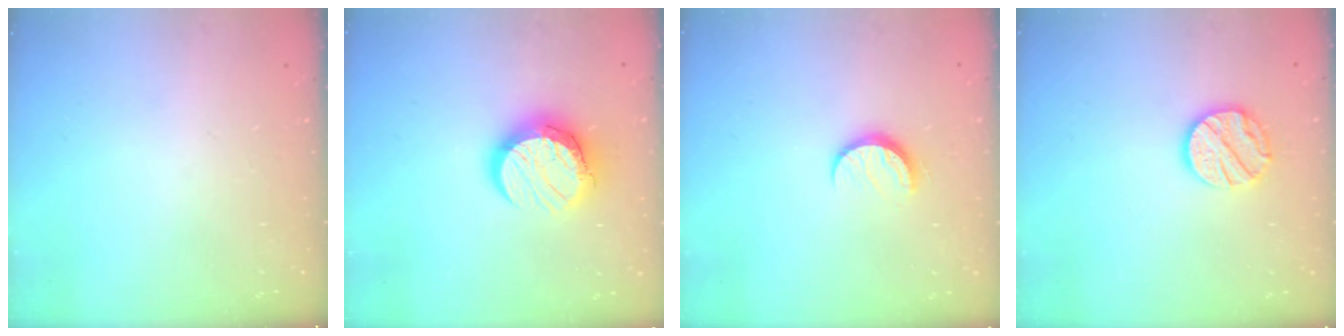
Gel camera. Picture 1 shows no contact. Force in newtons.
{"total": 12.3, "press": 12.3, "slide": 0.9}
{"total": 7.3, "press": 7.2, "slide": 0.7}
{"total": 10.9, "press": 10.9, "slide": 0.4}